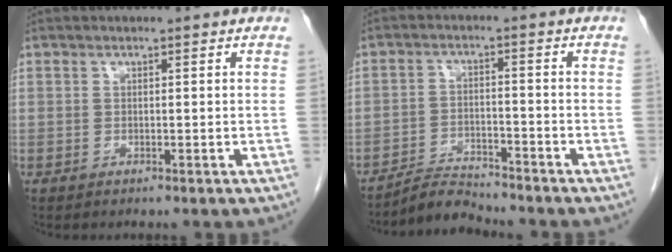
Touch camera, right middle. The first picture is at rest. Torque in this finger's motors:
{"motor_torque": [-0.07, -0.18, -0.02, -0.01]}